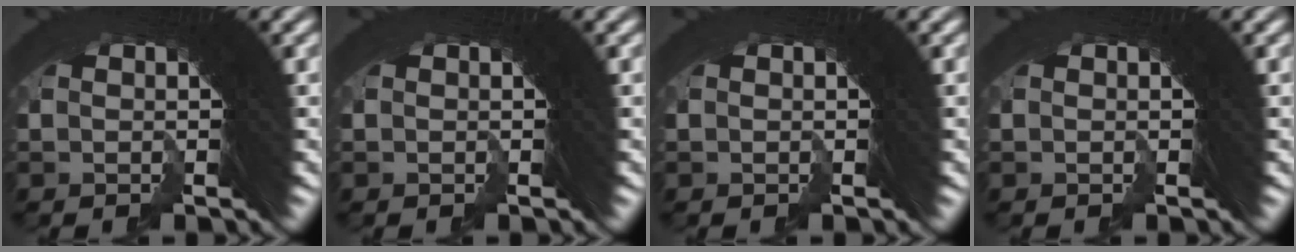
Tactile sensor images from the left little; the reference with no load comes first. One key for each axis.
{"total": 0.0}
{"total": 0.0}
{"total": 0.0}